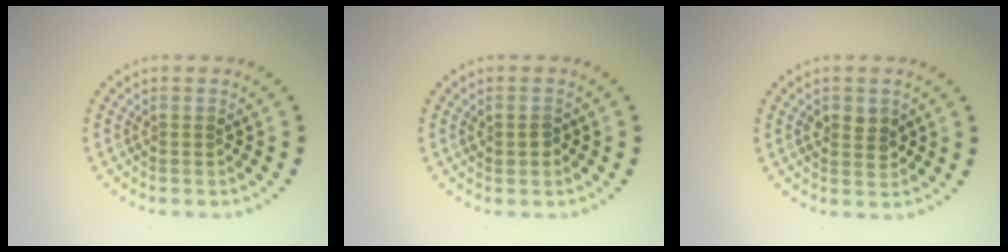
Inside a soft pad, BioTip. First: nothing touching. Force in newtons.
{"total": 1.2, "press": 1.2, "slide": 0.1}
{"total": 2.1, "press": 2.1, "slide": 0.2}